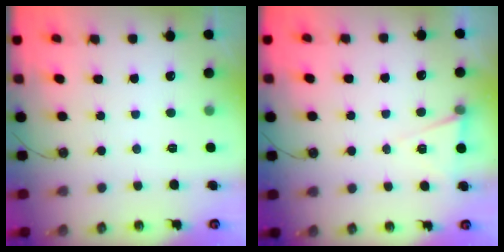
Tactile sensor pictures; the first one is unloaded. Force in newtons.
{"total": 6.1, "press": 4.0, "slide": 4.6}